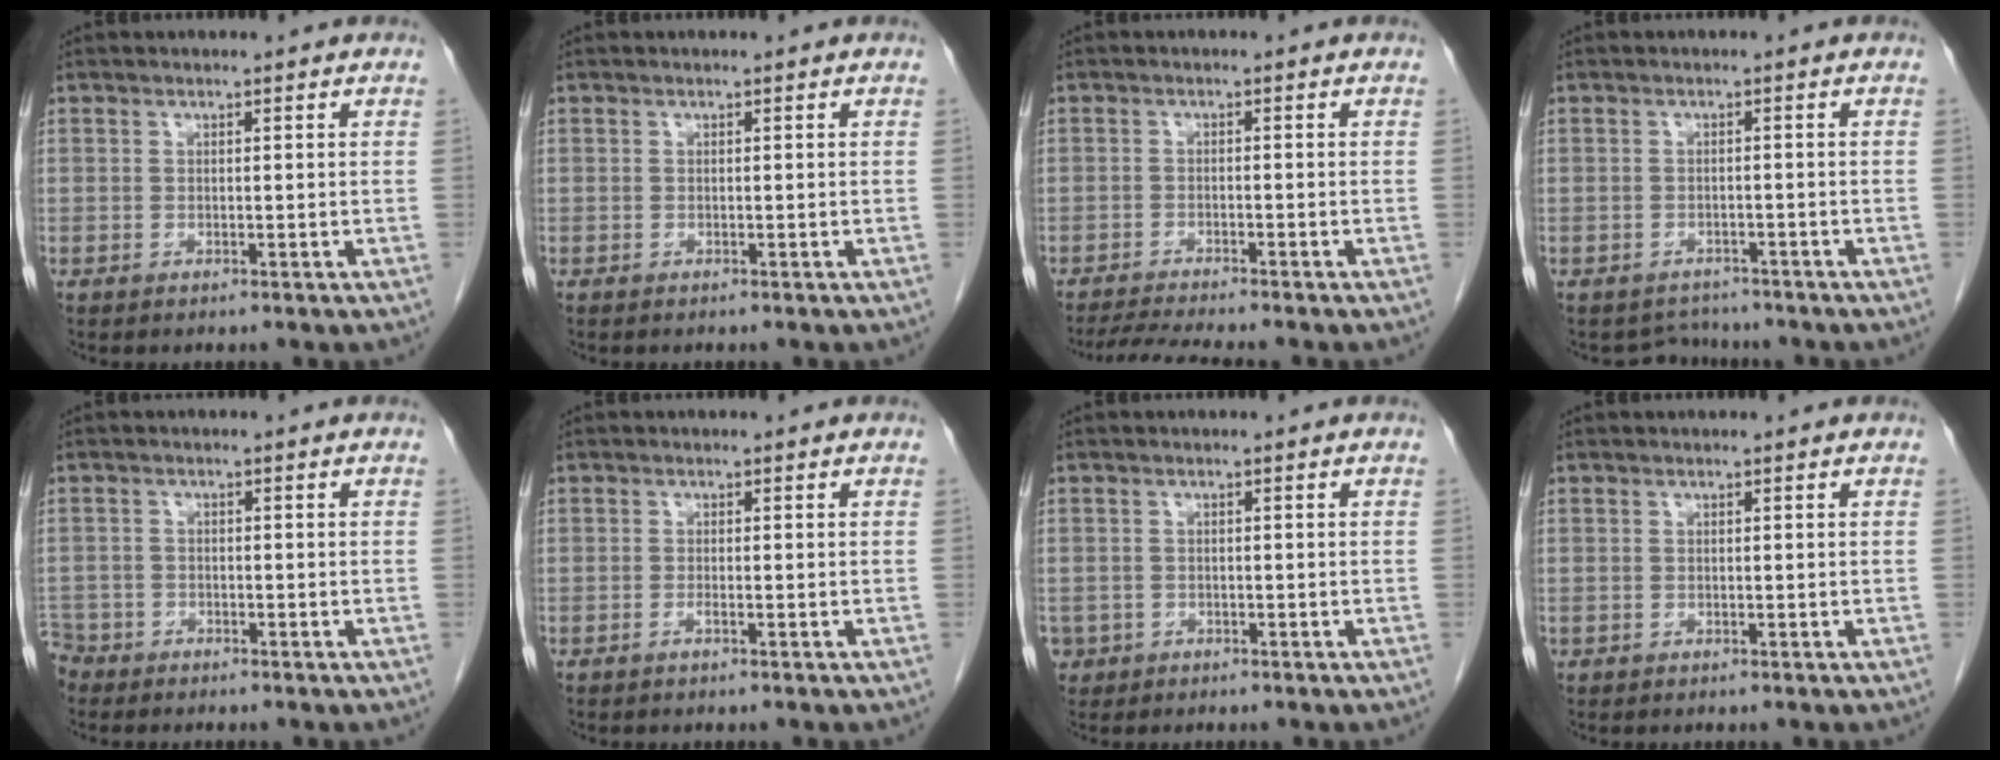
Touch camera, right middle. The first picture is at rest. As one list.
[{"total": 0.0}, {"total": 5.8, "force": [-5.3, -0.6, 2.5], "torque": [-0.043, -0.018, -0.086]}, {"total": 3.0, "force": [-2.8, 1.1, -0.6], "torque": [0.001, 0.001, -0.041]}, {"total": 3.7, "force": [-3.2, 1.8, -0.3], "torque": [0.004, -0.001, -0.066]}, {"total": 0.6, "force": [-0.4, 0.0, 0.5], "torque": [-0.012, 0.000, -0.009]}, {"total": 2.7, "force": [-1.4, 2.4, 0.1], "torque": [-0.003, 0.005, -0.023]}, {"total": 0.0}]